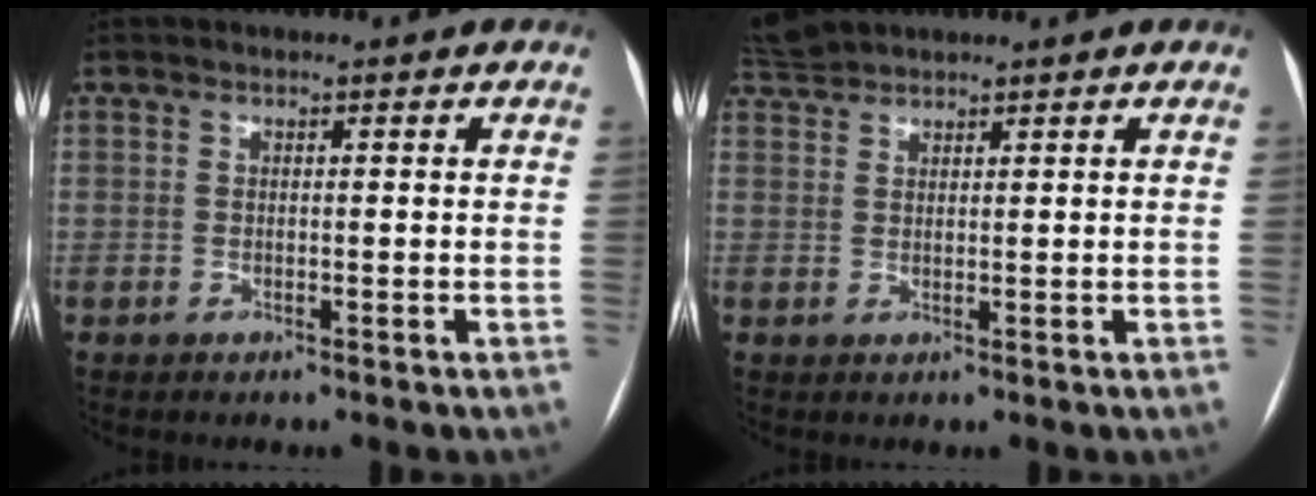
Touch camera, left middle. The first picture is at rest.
{"total": 2.8, "force": [2.8, 0.3, 0.0], "torque": [-0.011, 0.017, 0.062]}